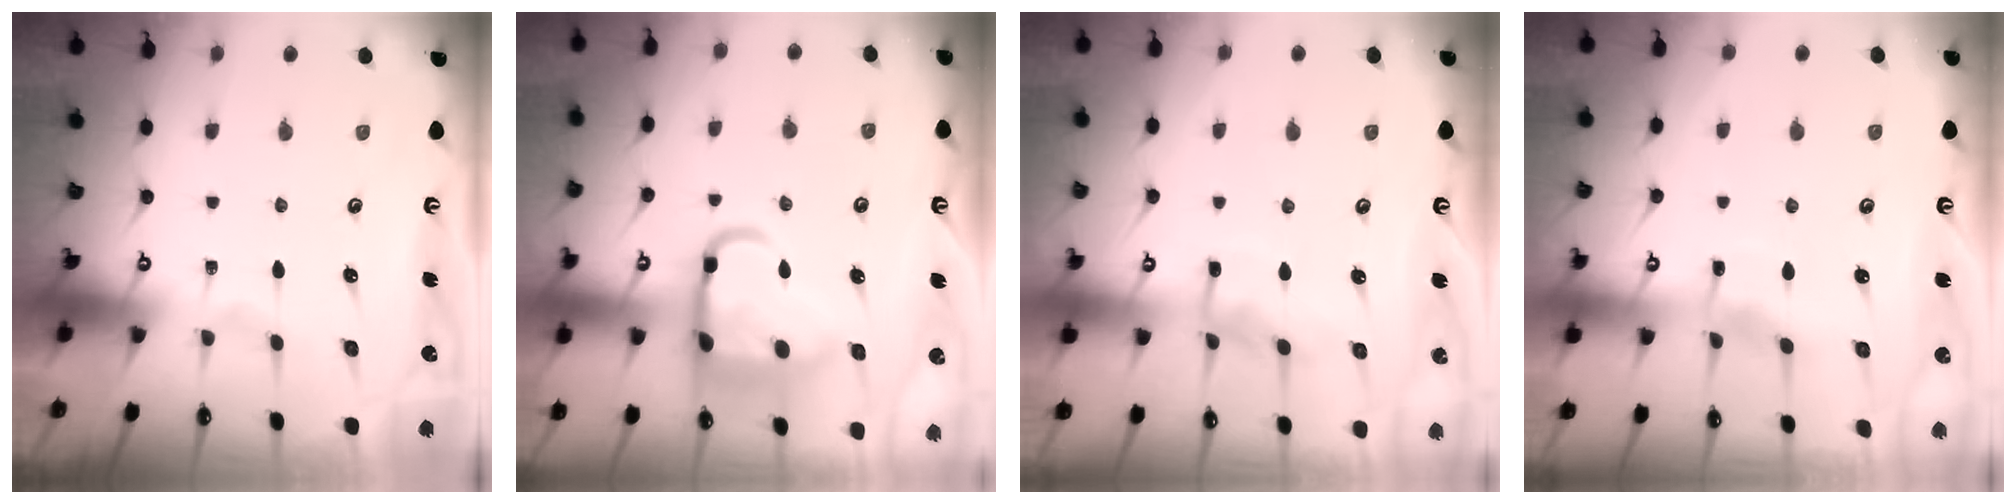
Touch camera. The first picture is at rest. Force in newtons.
{"total": 16.0, "press": 15.9, "slide": 1.6}
{"total": 7.1, "press": 7.0, "slide": 0.6}
{"total": 4.7, "press": 4.7, "slide": 0.5}